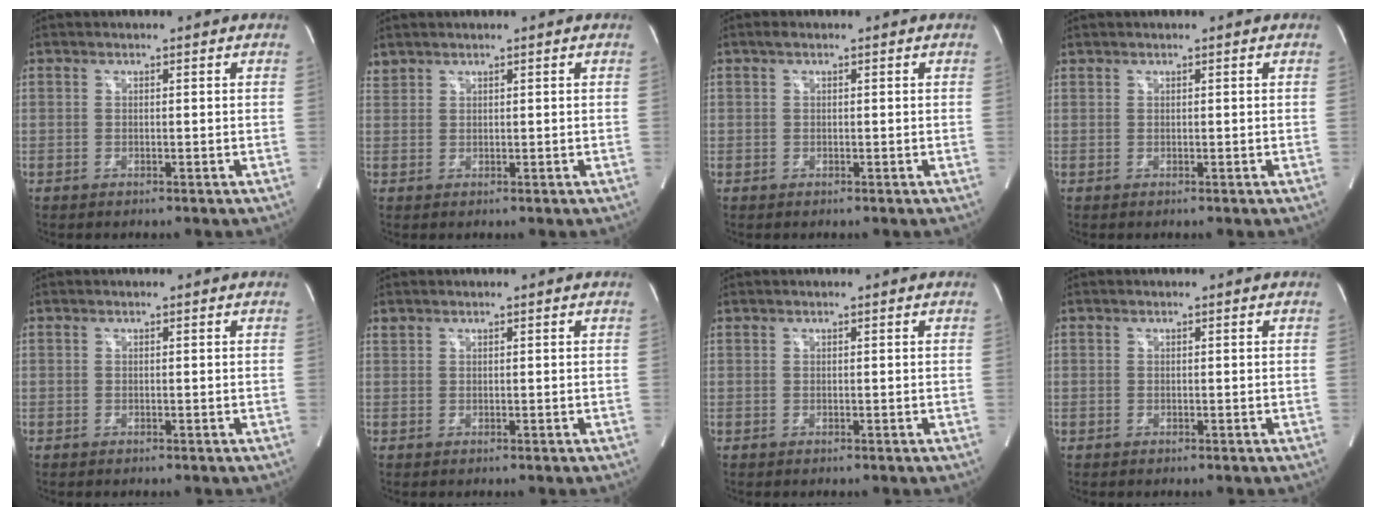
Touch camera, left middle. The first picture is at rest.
{"total": 1.2, "force": [1.2, 0.2, -0.1], "torque": [-0.005, 0.011, 0.029]}
{"total": 0.7, "force": [0.4, 0.5, 0.3], "torque": [-0.006, 0.003, 0.002]}
{"total": 0.0}
{"total": 0.0}
{"total": 0.6, "force": [0.5, 0.1, 0.0], "torque": [-0.007, 0.007, 0.014]}
{"total": 0.0}
{"total": 0.0}